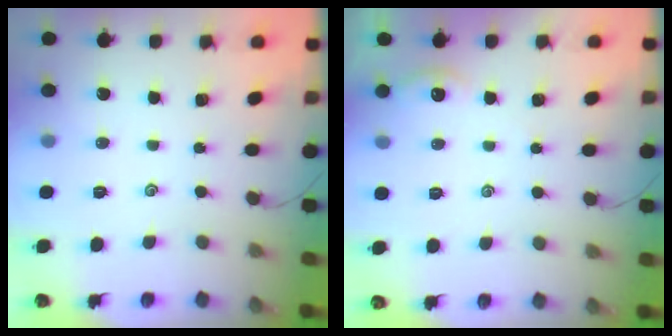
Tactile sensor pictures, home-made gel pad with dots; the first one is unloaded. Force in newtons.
{"total": 2.0, "press": 2.0, "slide": 0.2}